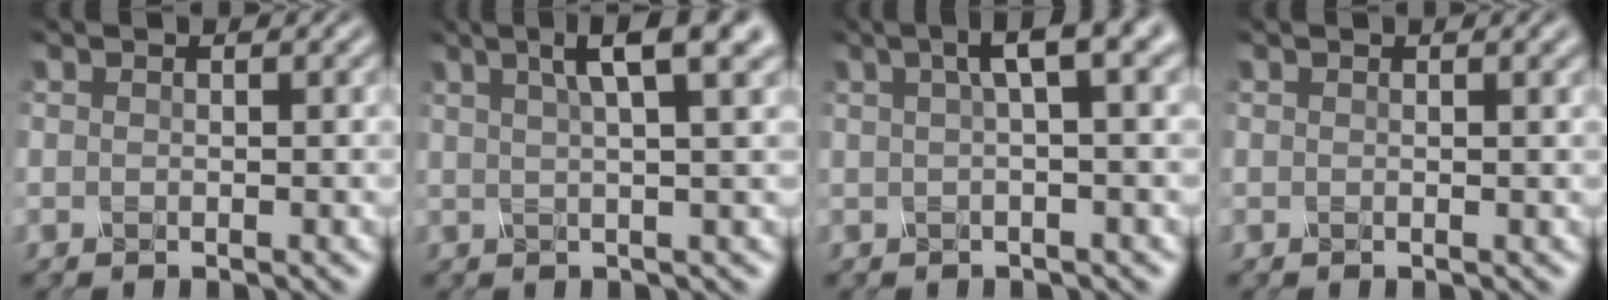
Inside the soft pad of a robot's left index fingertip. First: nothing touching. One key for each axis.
{"total": 5.9, "fx": 3.0, "fy": 1.4, "fz": 4.8, "tx": -0.054, "ty": 0.019, "tz": 0.033}
{"total": 4.5, "fx": 1.6, "fy": 1.0, "fz": 4.1, "tx": -0.058, "ty": 0.016, "tz": 0.017}
{"total": 1.0, "fx": 0.7, "fy": 0.2, "fz": 0.7, "tx": -0.010, "ty": 0.002, "tz": 0.008}